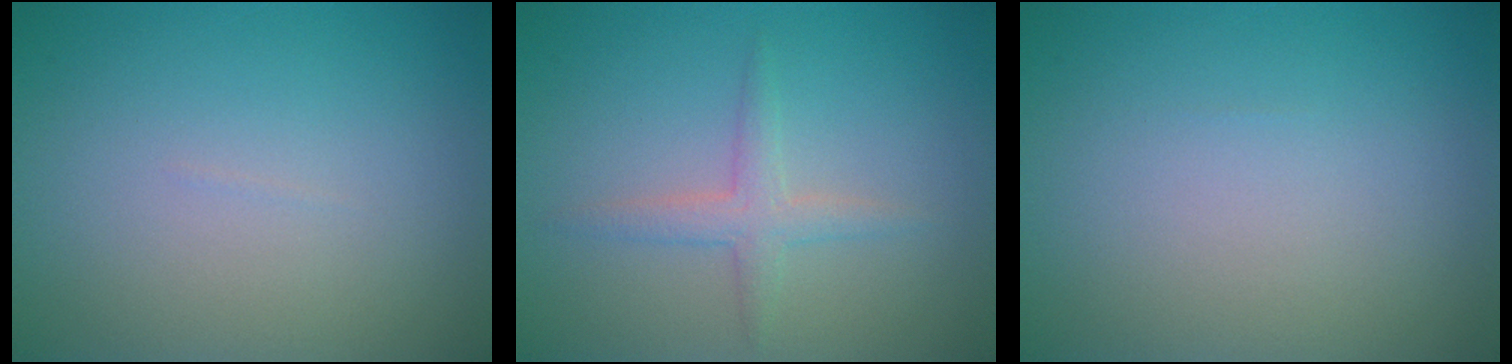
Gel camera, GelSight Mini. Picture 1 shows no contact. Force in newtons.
{"total": 1.9, "press": 1.9, "slide": 0.1}
{"total": 0.0}